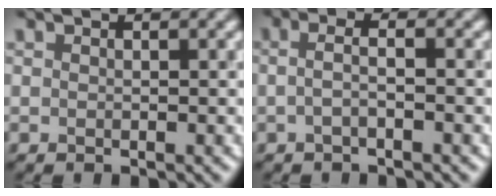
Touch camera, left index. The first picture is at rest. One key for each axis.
{"total": 1.4, "fx": -0.7, "fy": 0.4, "fz": 1.2, "tx": -0.023, "ty": -0.001, "tz": -0.013}